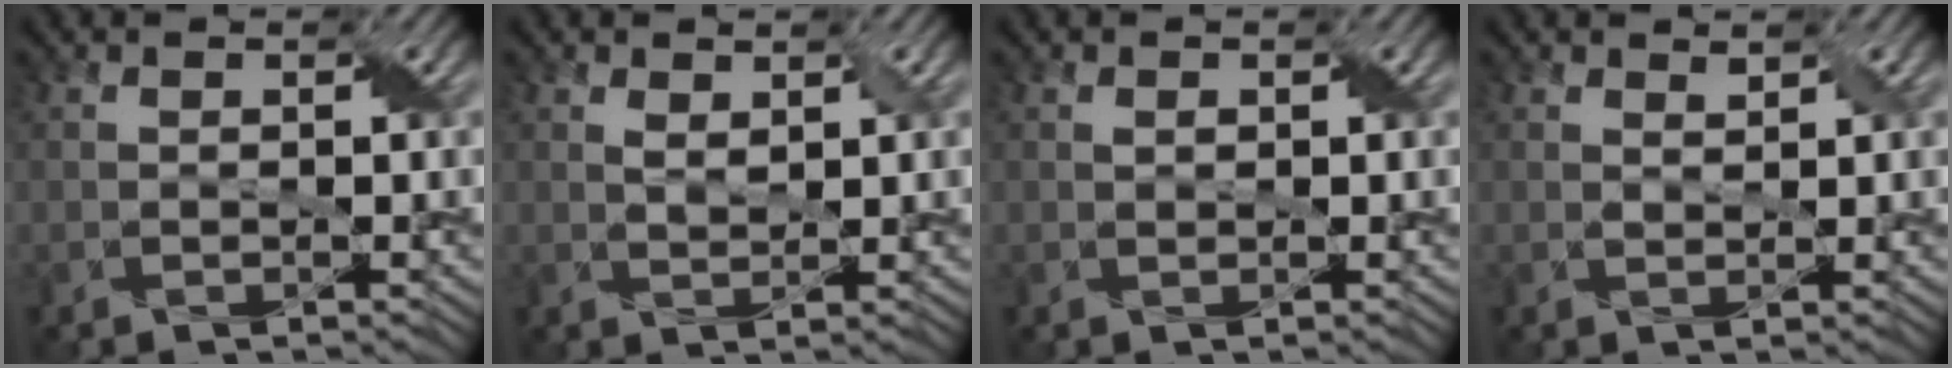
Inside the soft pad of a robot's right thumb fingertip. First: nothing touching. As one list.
[{"total": 1.8, "force": [0.9, 0.9, 1.2], "torque": [-0.029, -0.001, 0.021]}, {"total": 0.8, "force": [0.3, 0.5, 0.5], "torque": [-0.012, 0.001, 0.006]}, {"total": 0.9, "force": [0.8, 0.2, 0.3], "torque": [-0.014, -0.001, 0.018]}]